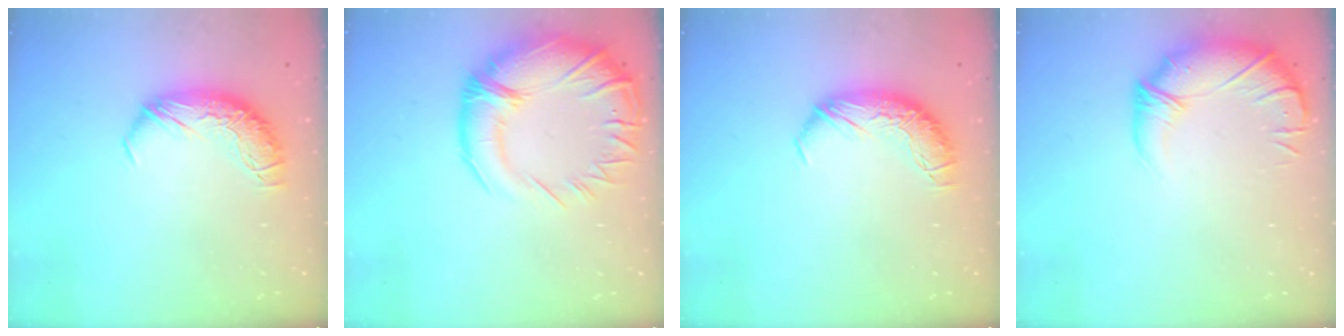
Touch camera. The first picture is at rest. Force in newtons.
{"total": 9.4, "press": 8.2, "slide": 4.7}
{"total": 0.0}
{"total": 2.9, "press": 1.8, "slide": 2.3}